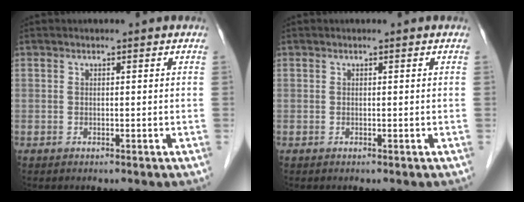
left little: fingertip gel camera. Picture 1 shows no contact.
{"total": 0.0}